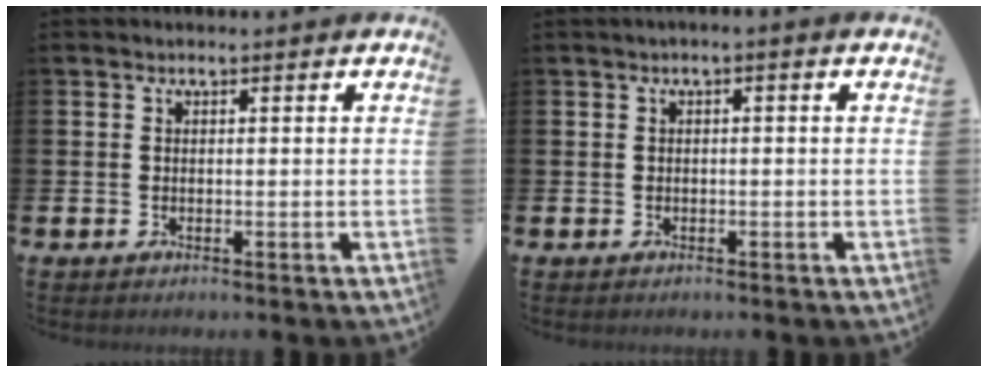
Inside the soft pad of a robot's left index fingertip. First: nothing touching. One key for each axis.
{"total": 0.8, "fx": -0.3, "fy": 0.1, "fz": 0.8, "tx": -0.018, "ty": 0.003, "tz": -0.004}